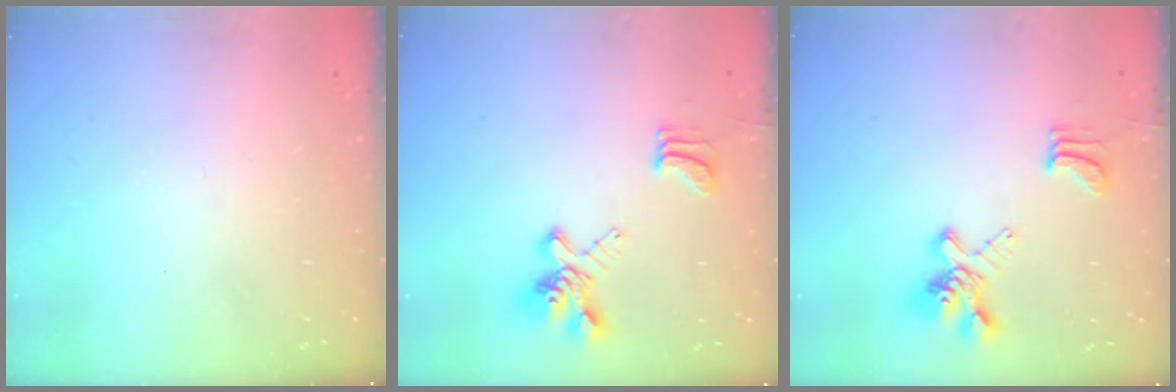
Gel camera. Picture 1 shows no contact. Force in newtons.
{"total": 4.6, "press": 4.3, "slide": 1.7}
{"total": 4.6, "press": 4.3, "slide": 1.7}